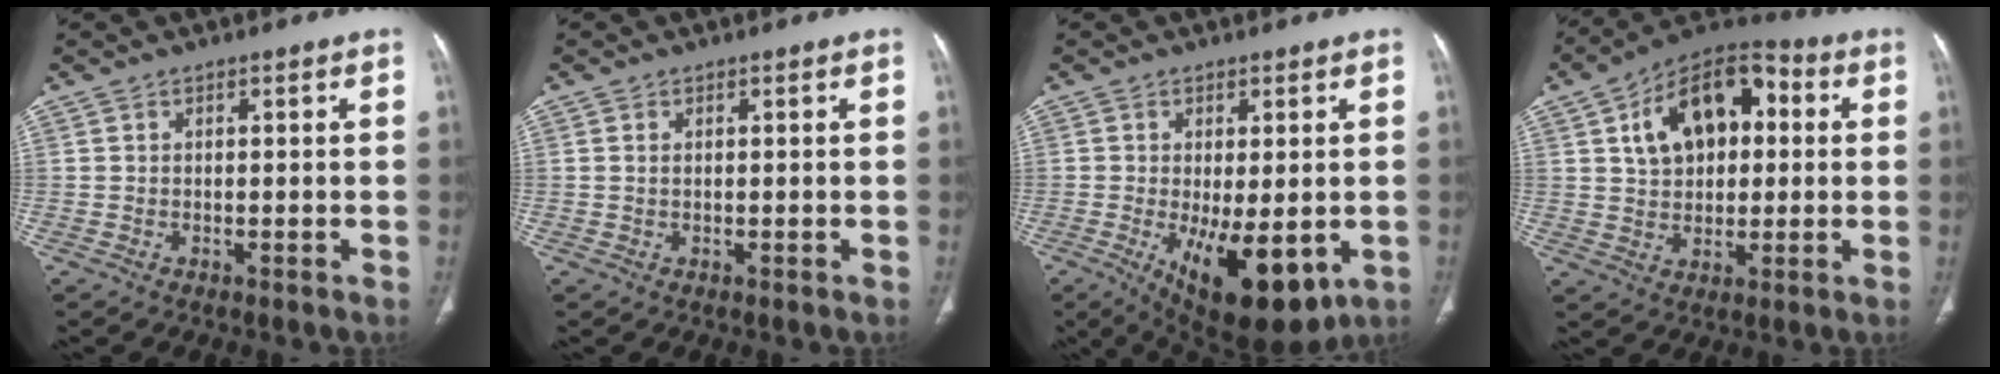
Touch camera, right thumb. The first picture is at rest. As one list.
[{"total": 0.7, "force": [0.2, 0.4, 0.6], "torque": [-0.019, 0.006, 0.008]}, {"total": 14.5, "force": [-4.2, 6.2, 12.4], "torque": [-0.182, -0.022, -0.042]}, {"total": 16.8, "force": [3.9, 10.6, 12.5], "torque": [-0.166, 0.020, 0.056]}]